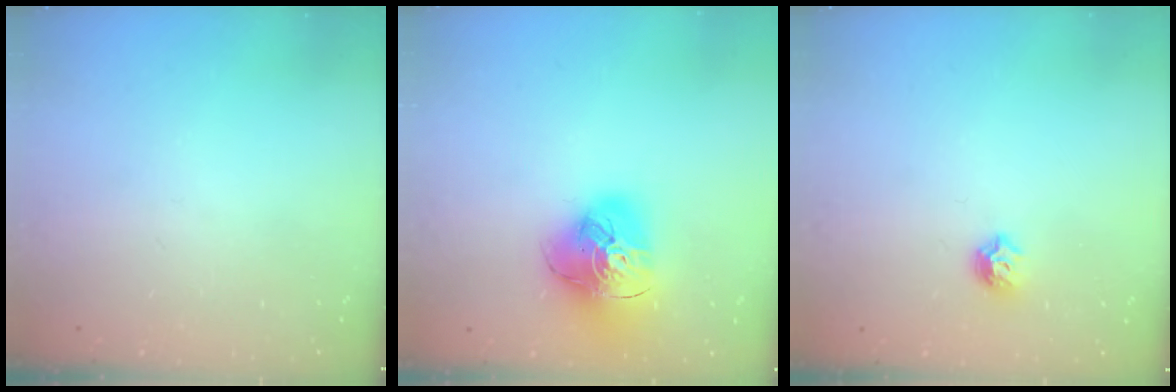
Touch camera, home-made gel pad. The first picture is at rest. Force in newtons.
{"total": 19.0, "press": 18.8, "slide": 2.2}
{"total": 6.0, "press": 5.9, "slide": 0.8}